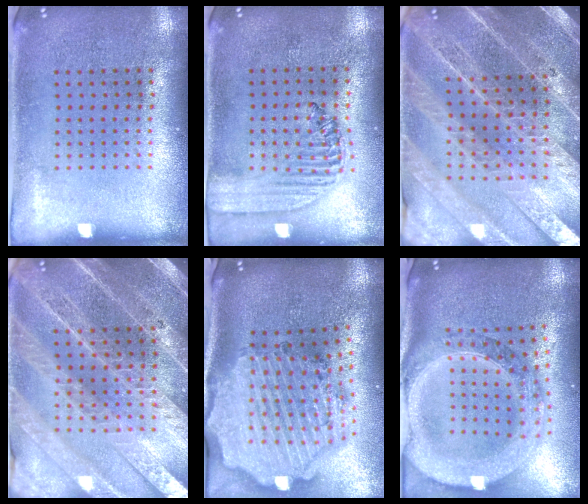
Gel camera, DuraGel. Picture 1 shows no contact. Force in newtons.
{"total": 1.5, "press": 1.4, "slide": 0.5}
{"total": 4.4, "press": 3.9, "slide": 2.1}
{"total": 4.4, "press": 3.9, "slide": 2.1}
{"total": 3.5, "press": 3.0, "slide": 1.8}
{"total": 3.5, "press": 2.8, "slide": 2.0}